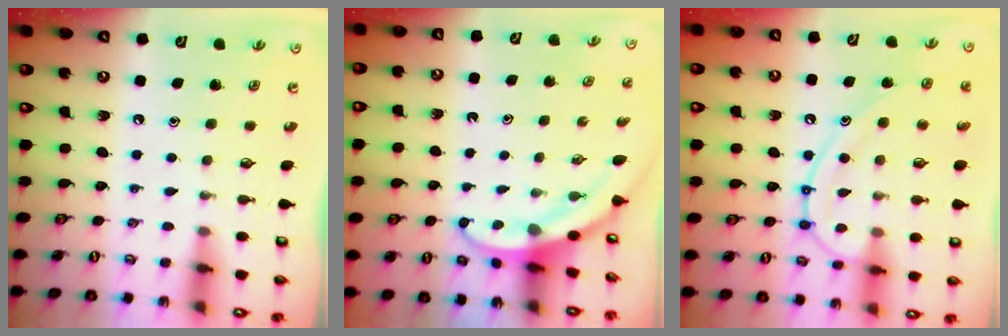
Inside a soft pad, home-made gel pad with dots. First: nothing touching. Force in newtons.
{"total": 3.8, "press": 3.8, "slide": 0.3}
{"total": 16.0, "press": 16.0, "slide": 1.5}